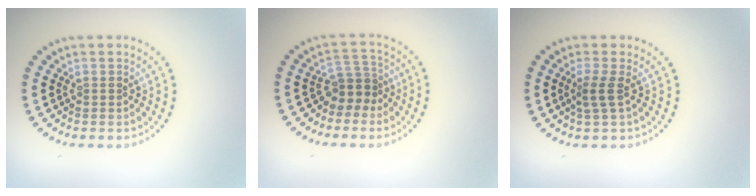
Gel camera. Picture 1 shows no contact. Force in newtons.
{"total": 2.6, "press": 1.9, "slide": 1.8}
{"total": 1.9, "press": 1.5, "slide": 1.3}